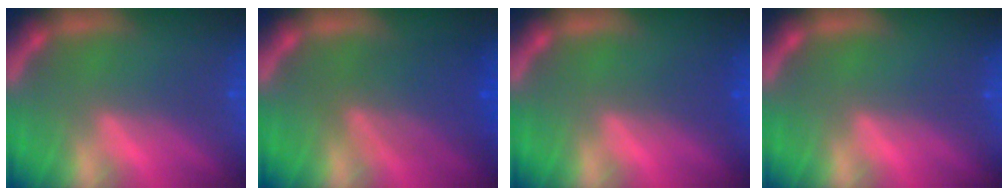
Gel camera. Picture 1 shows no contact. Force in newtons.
{"total": 5.5}
{"total": 1.5}
{"total": 0.0}